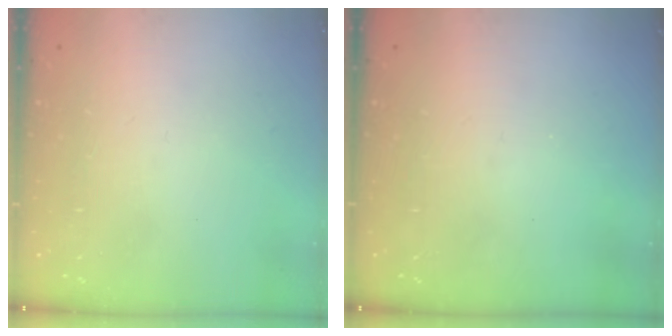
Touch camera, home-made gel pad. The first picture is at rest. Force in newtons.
{"total": 0.0}